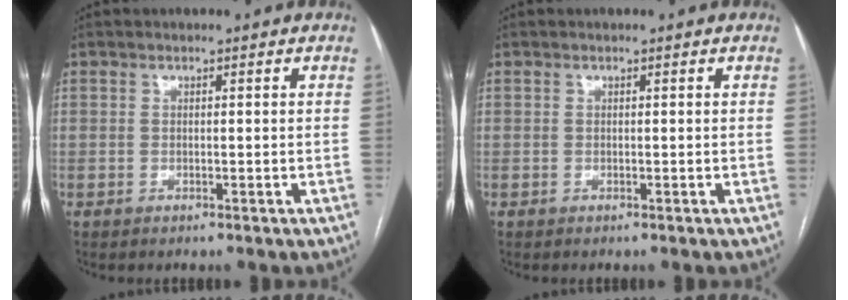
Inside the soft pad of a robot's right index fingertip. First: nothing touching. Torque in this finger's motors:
{"motor_torque": [0.00, 0.00, 0.00, 0.00]}